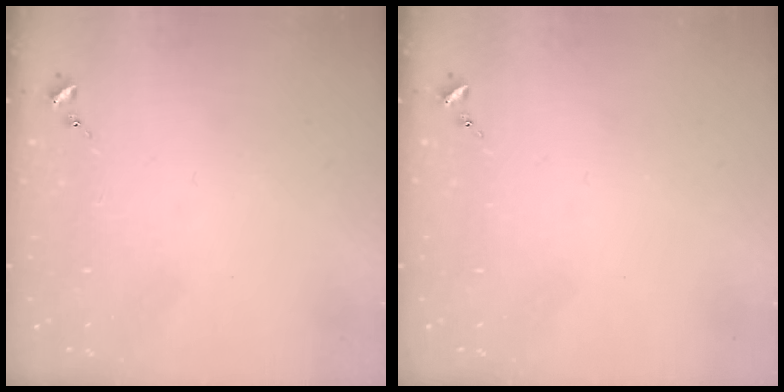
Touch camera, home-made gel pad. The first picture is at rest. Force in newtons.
{"total": 0.0}